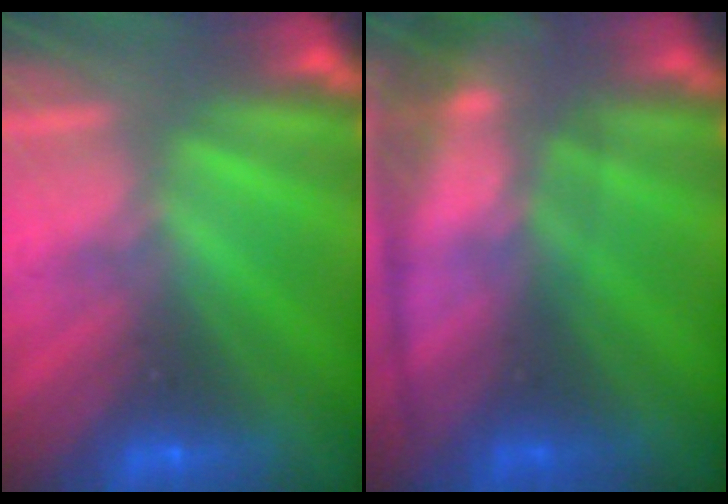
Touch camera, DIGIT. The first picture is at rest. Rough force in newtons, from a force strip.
{"total": 7.1}